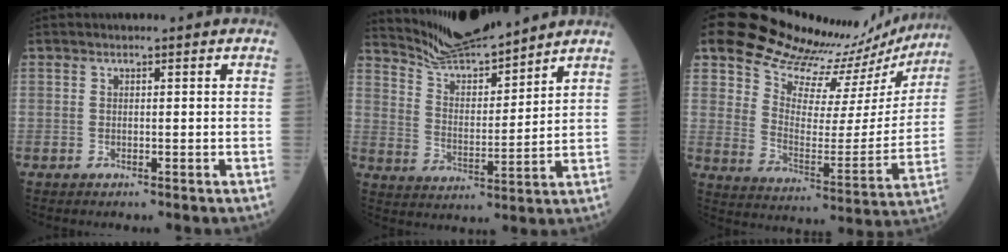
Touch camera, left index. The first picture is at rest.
{"total": 10.2, "force": [9.9, 0.4, 2.2], "torque": [-0.054, 0.003, 0.192]}
{"total": 23.1, "force": [21.9, 5.4, 5.1], "torque": [-0.079, -0.069, 0.292]}